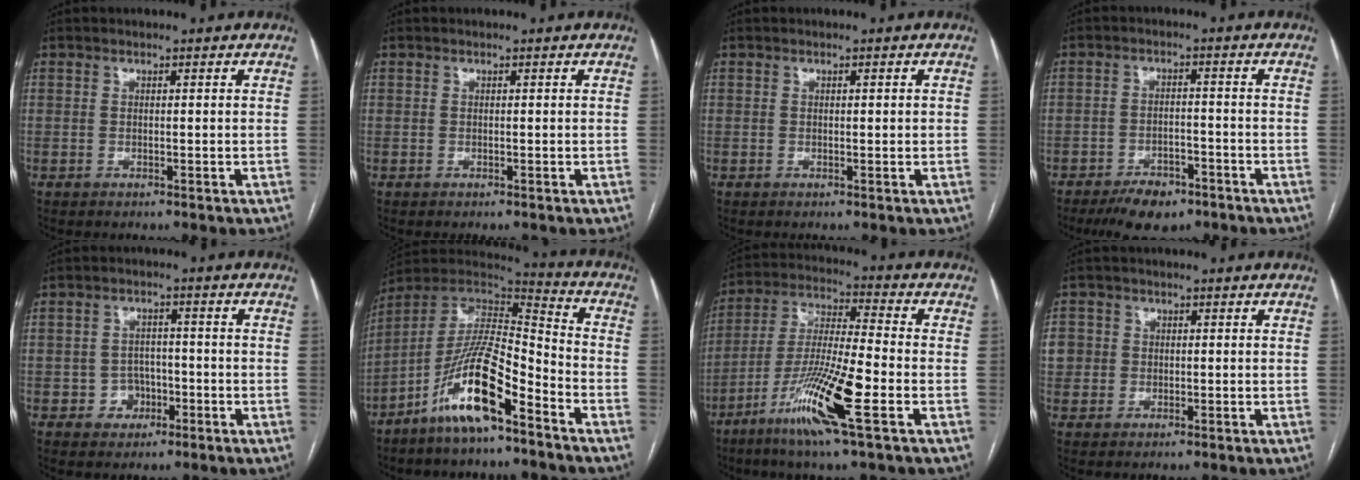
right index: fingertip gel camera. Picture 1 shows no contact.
{"total": 0.0}
{"total": 0.8, "force": [0.1, 0.2, 0.8], "torque": [-0.012, 0.000, 0.002]}
{"total": 7.3, "force": [-5.3, 3.3, 3.8], "torque": [-0.064, -0.002, -0.086]}
{"total": 3.8, "force": [-1.5, 3.4, 0.9], "torque": [-0.002, 0.014, -0.019]}
{"total": 15.0, "force": [-8.8, 3.0, 11.8], "torque": [-0.226, 0.004, -0.159]}
{"total": 14.8, "force": [-6.5, 0.3, 13.3], "torque": [-0.265, -0.020, -0.123]}
{"total": 4.5, "force": [0.3, 4.4, 0.8], "torque": [-0.014, 0.015, 0.006]}